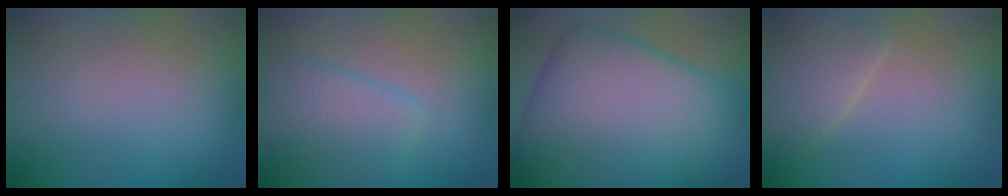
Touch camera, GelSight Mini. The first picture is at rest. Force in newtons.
{"total": 3.9, "press": 3.9, "slide": 0.4}
{"total": 14.6, "press": 14.6, "slide": 0.1}
{"total": 2.9, "press": 2.8, "slide": 0.4}